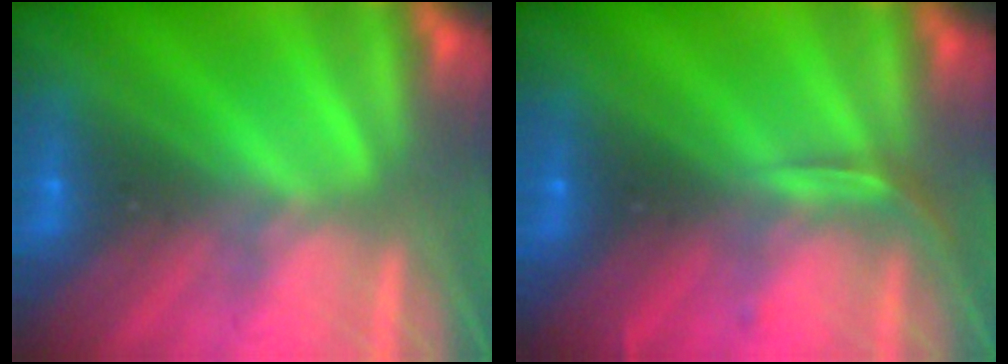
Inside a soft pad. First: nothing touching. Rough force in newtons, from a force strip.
{"total": 2.7}